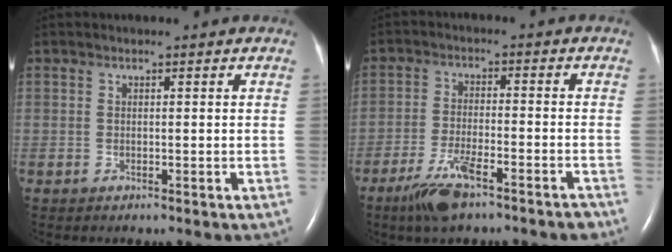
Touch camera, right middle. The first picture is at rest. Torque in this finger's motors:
{"motor_torque": [0.62, -0.58, 0.13, 0.04]}